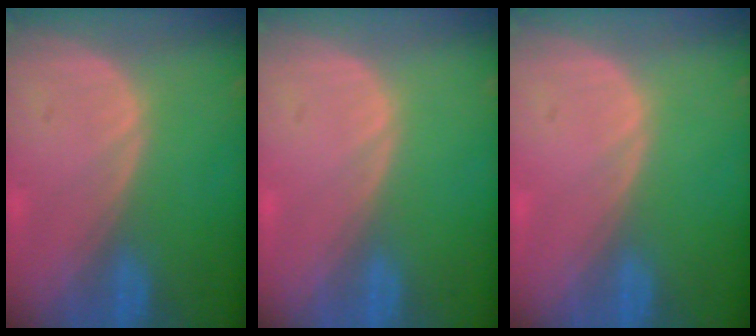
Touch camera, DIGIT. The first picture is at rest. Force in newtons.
{"total": 0.0}
{"total": 0.0}